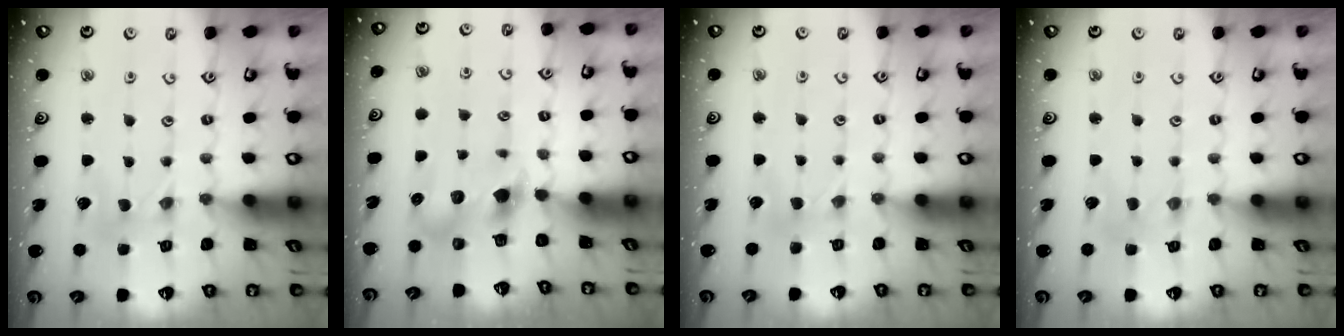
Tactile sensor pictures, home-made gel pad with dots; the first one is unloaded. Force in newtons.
{"total": 6.1, "press": 6.1, "slide": 0.2}
{"total": 1.9, "press": 1.8, "slide": 0.4}
{"total": 1.9, "press": 1.8, "slide": 0.4}